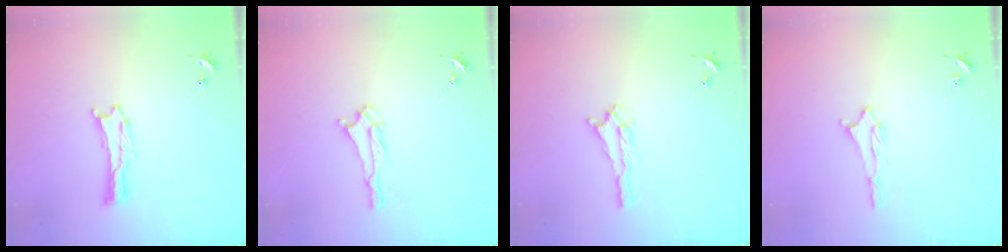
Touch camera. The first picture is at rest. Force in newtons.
{"total": 1.9, "press": 1.9, "slide": 0.4}
{"total": 1.5, "press": 1.4, "slide": 0.2}
{"total": 1.6, "press": 1.6, "slide": 0.2}